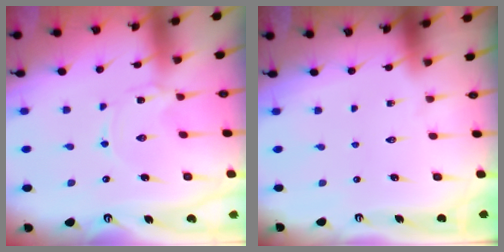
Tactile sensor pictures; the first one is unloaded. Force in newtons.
{"total": 0.0}